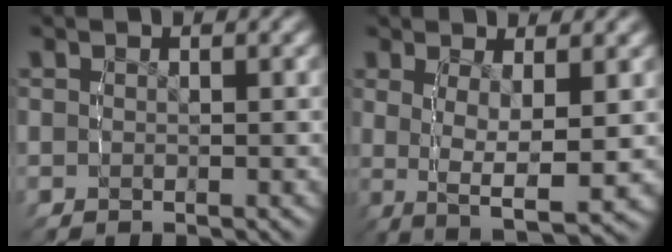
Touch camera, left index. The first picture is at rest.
{"total": 6.0, "force": [-1.1, 2.2, 5.4], "torque": [-0.099, -0.033, 0.001]}